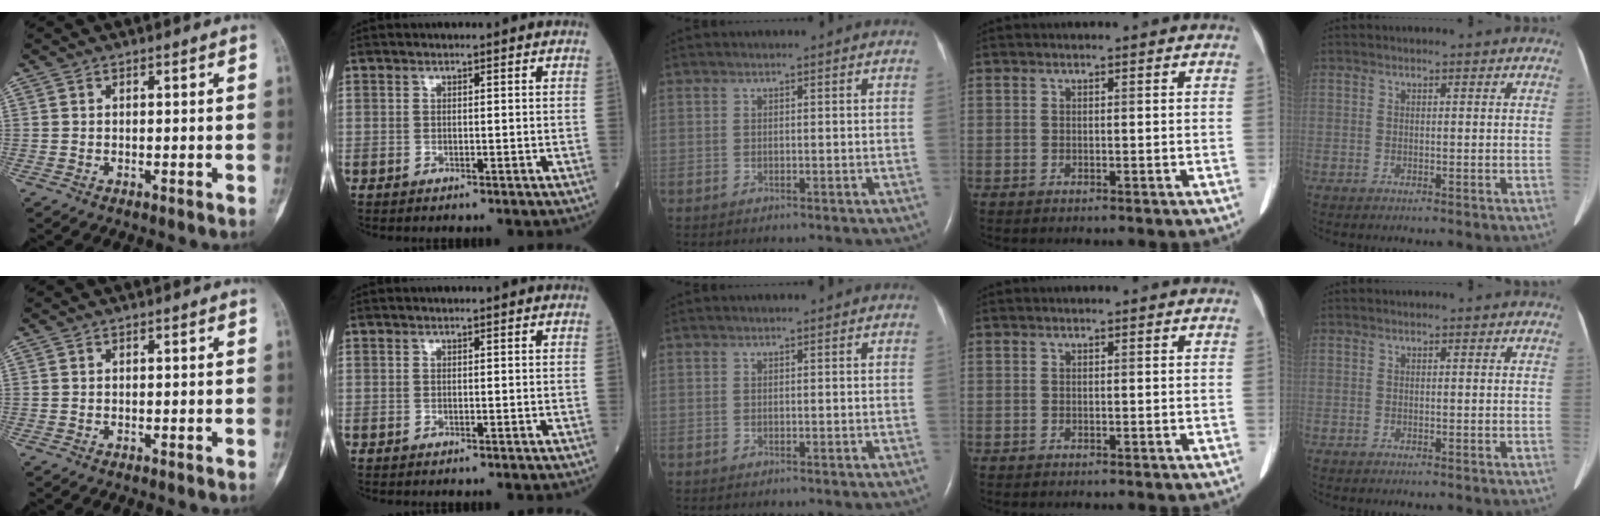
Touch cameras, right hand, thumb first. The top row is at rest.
{}